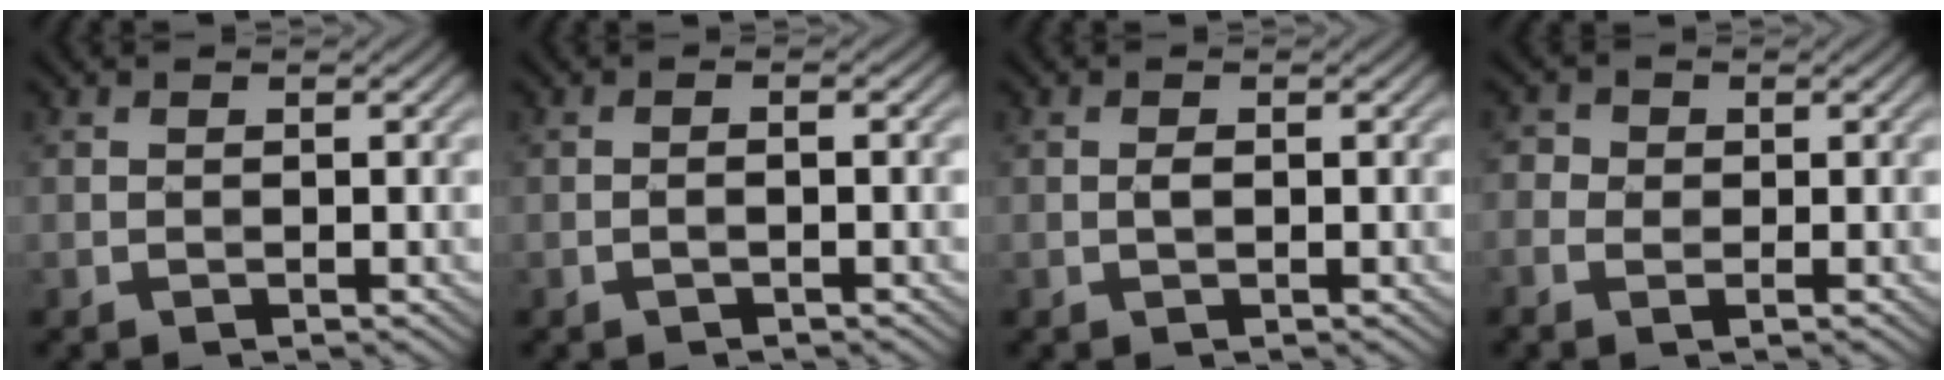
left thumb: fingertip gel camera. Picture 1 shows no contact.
{"total": 1.1, "force": [-0.4, 0.1, 1.0], "torque": [-0.021, 0.003, -0.008]}
{"total": 0.9, "force": [0.0, 0.4, 0.8], "torque": [-0.019, 0.001, 0.000]}
{"total": 2.5, "force": [-0.2, 2.1, 1.2], "torque": [-0.034, 0.003, -0.006]}